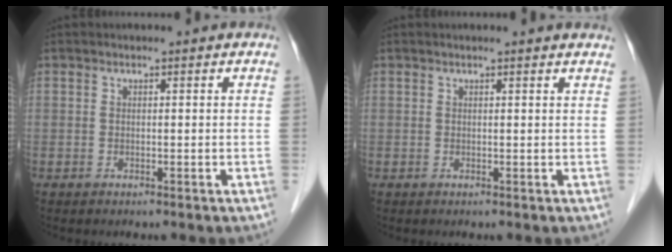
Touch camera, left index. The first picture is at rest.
{"total": 3.0, "force": [2.8, -0.1, 1.0], "torque": [-0.015, 0.004, 0.020]}